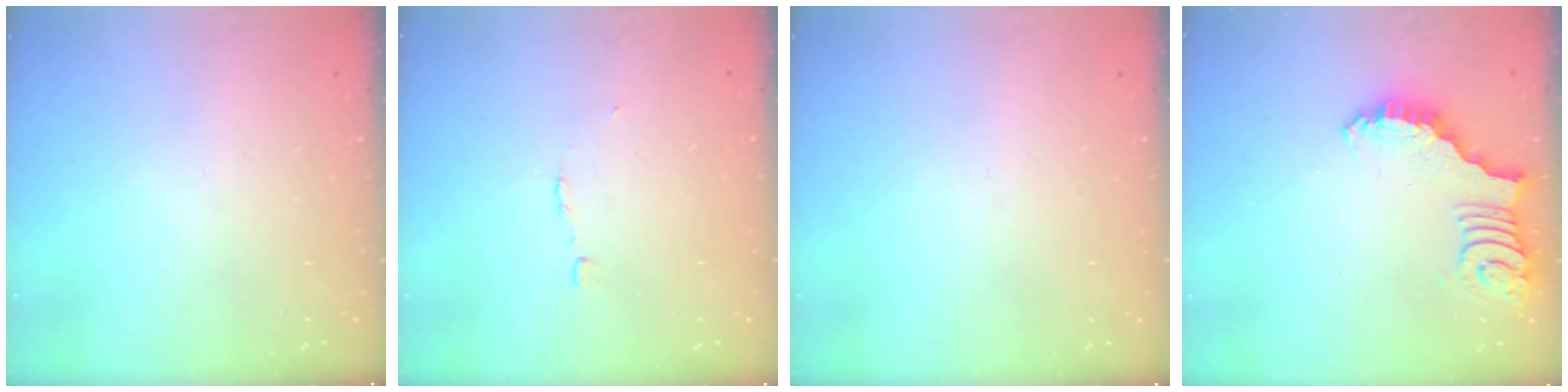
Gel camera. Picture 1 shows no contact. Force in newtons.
{"total": 2.7, "press": 2.7, "slide": 0.2}
{"total": 0.0}
{"total": 2.7, "press": 2.7, "slide": 0.5}